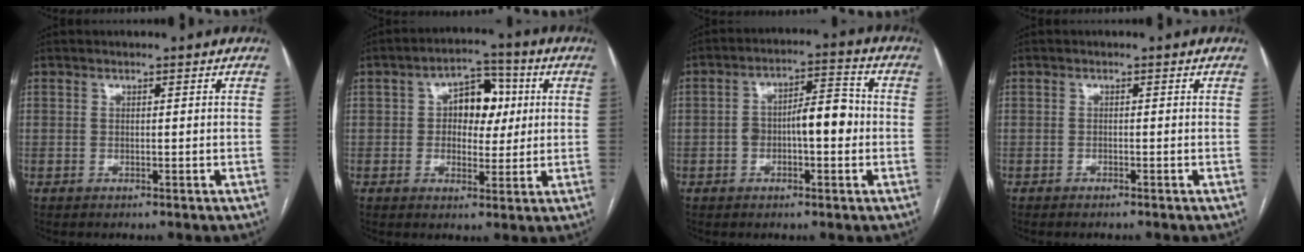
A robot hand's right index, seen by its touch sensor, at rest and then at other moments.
{"total": 7.6, "force": [1.2, 4.8, 5.8], "torque": [-0.080, 0.025, 0.019]}
{"total": 7.8, "force": [-0.9, 2.9, 7.2], "torque": [-0.122, 0.028, -0.014]}
{"total": 0.8, "force": [-0.7, 0.0, 0.3], "torque": [-0.011, -0.001, -0.010]}